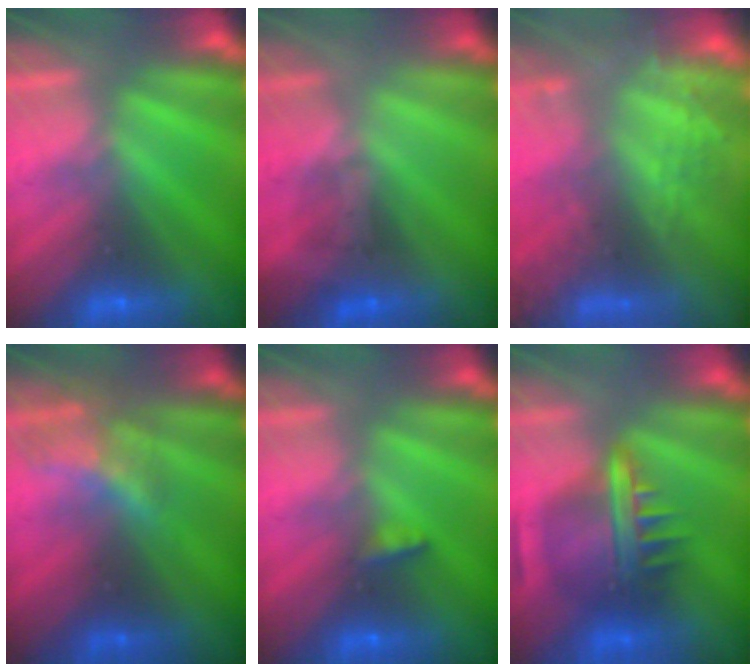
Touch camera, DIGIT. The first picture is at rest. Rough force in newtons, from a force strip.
{"total": 1.6}
{"total": 7.8}
{"total": 2.1}
{"total": 2.9}
{"total": 8.3}